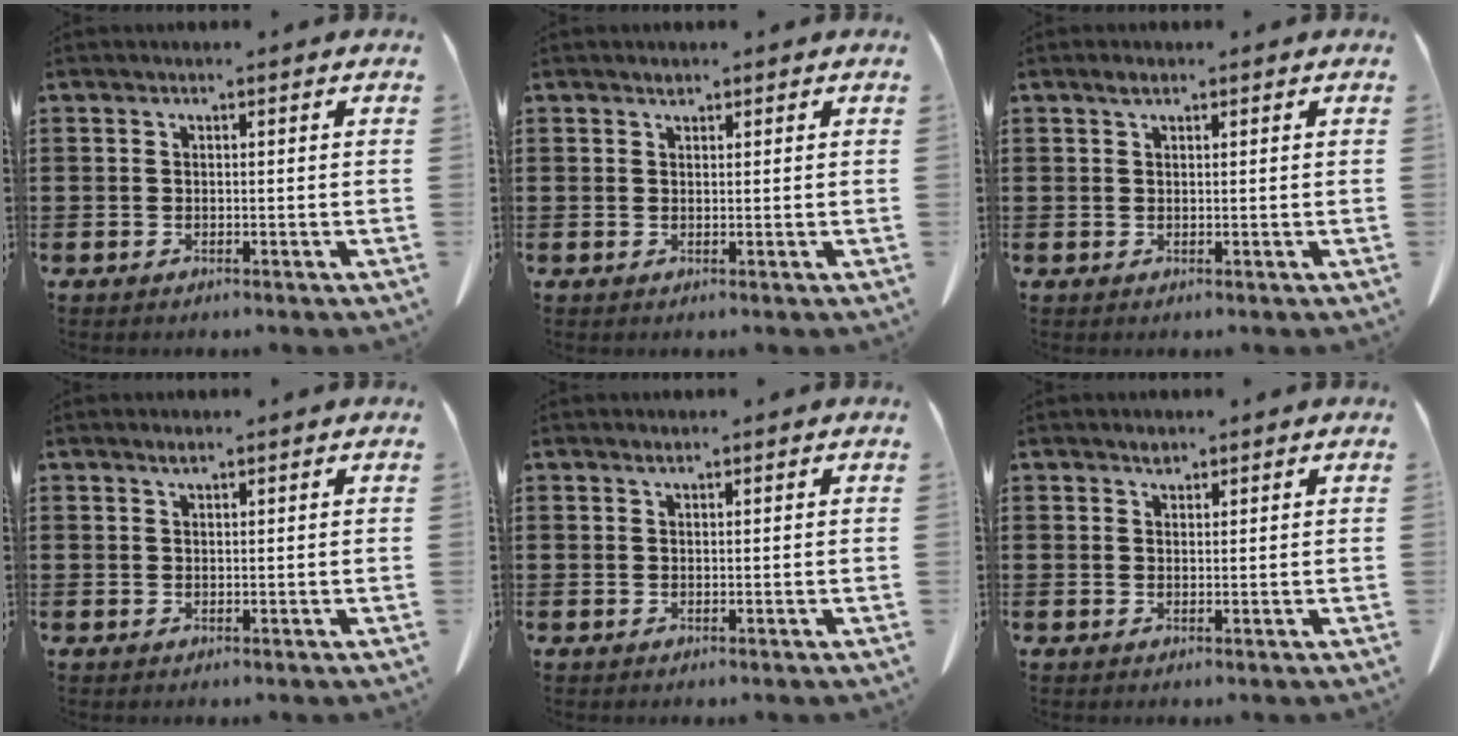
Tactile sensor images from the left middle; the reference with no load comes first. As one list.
[{"total": 0.7, "force": [0.6, 0.3, 0.2], "torque": [-0.007, -0.003, 0.014]}, {"total": 1.2, "force": [0.7, 0.5, 0.8], "torque": [-0.018, 0.002, 0.013]}, {"total": 0.9, "force": [0.7, 0.1, 0.6], "torque": [-0.014, -0.001, 0.013]}, {"total": 0.5, "force": [0.4, 0.1, 0.3], "torque": [-0.008, -0.002, 0.009]}, {"total": 1.3, "force": [1.1, 0.6, 0.4], "torque": [-0.002, -0.004, 0.021]}]